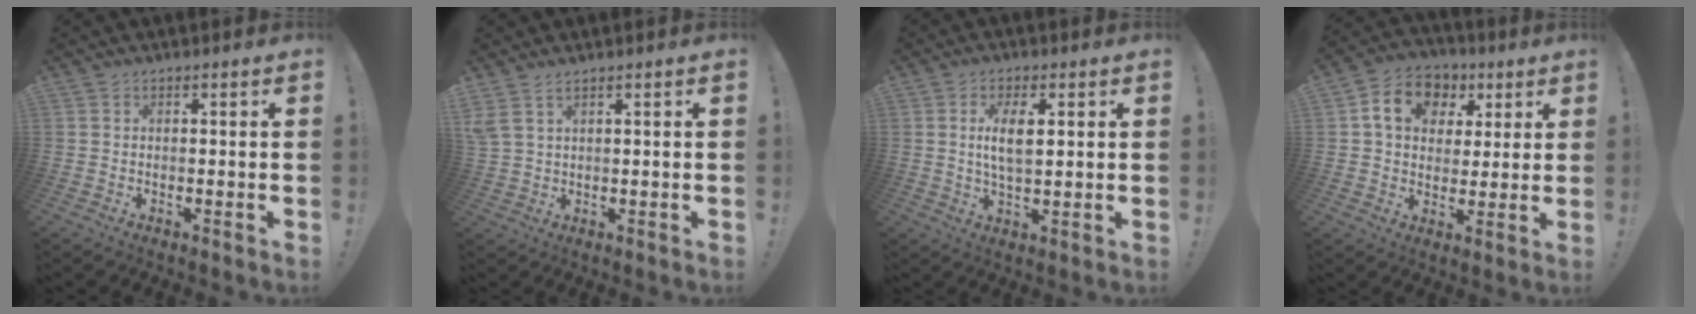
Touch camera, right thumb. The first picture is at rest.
{"total": 3.7, "force": [2.4, 1.0, 2.7], "torque": [-0.060, -0.006, 0.049]}
{"total": 7.2, "force": [1.5, 3.0, 6.3], "torque": [-0.111, -0.002, 0.019]}
{"total": 12.7, "force": [4.3, 10.0, 6.4], "torque": [-0.095, -0.001, 0.085]}